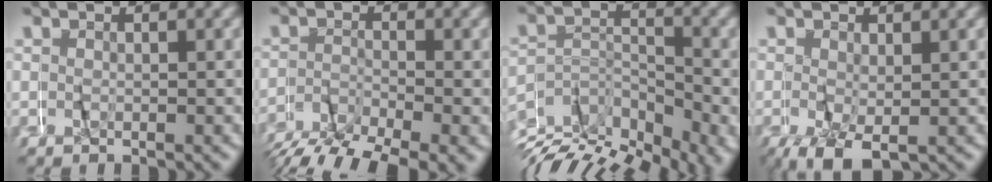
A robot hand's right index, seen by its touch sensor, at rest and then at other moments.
{"total": 5.2, "force": [-4.7, 0.9, 1.8], "torque": [-0.027, 0.001, -0.083]}
{"total": 7.5, "force": [-6.3, 2.7, 3.0], "torque": [-0.041, -0.011, -0.110]}
{"total": 4.5, "force": [-2.5, 1.7, 3.3], "torque": [-0.063, -0.023, -0.024]}